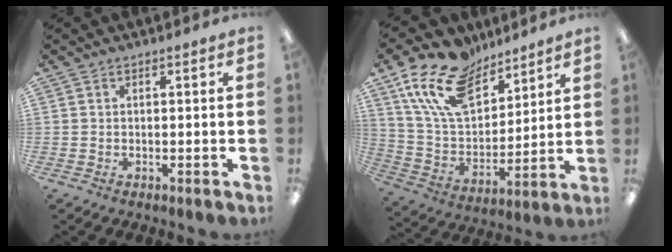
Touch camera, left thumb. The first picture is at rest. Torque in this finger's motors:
{"motor_torque": [0.76, 0.75, 1.36, -1.41, 0.18]}